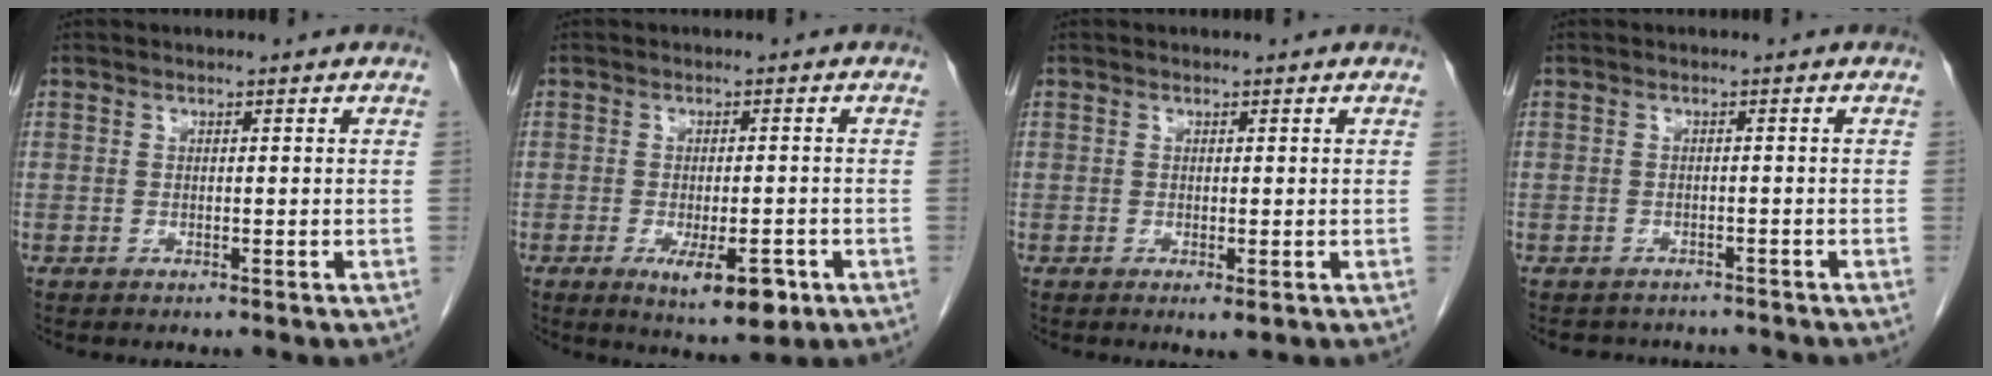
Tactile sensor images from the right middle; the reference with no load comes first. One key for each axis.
{"total": 7.0, "fx": -3.1, "fy": 2.1, "fz": 5.9, "tx": -0.089, "ty": -0.011, "tz": -0.036}
{"total": 1.1, "fx": -0.3, "fy": 0.3, "fz": 1.0, "tx": -0.015, "ty": -0.005, "tz": -0.002}
{"total": 5.2, "fx": -4.7, "fy": 2.2, "fz": 0.6, "tx": -0.009, "ty": 0.004, "tz": -0.055}